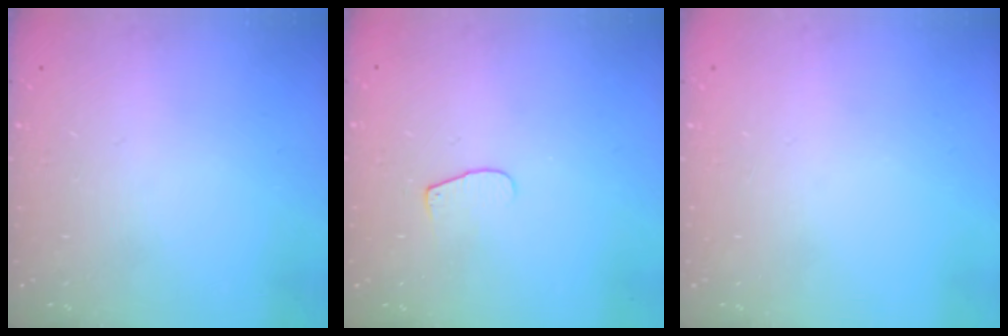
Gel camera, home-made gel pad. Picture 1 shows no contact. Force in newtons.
{"total": 4.8, "press": 4.8, "slide": 0.4}
{"total": 0.0}